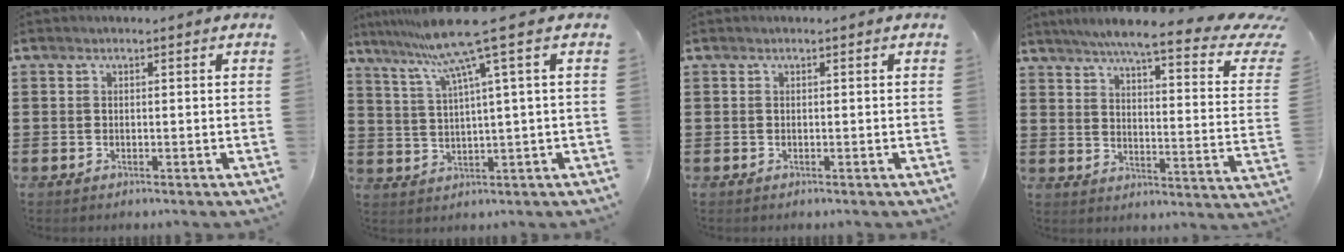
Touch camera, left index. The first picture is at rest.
{"total": 9.7, "force": [5.4, -0.8, 8.0], "torque": [-0.186, -0.025, 0.083]}
{"total": 0.0}
{"total": 8.2, "force": [6.2, 0.2, 5.4], "torque": [-0.104, -0.046, 0.096]}